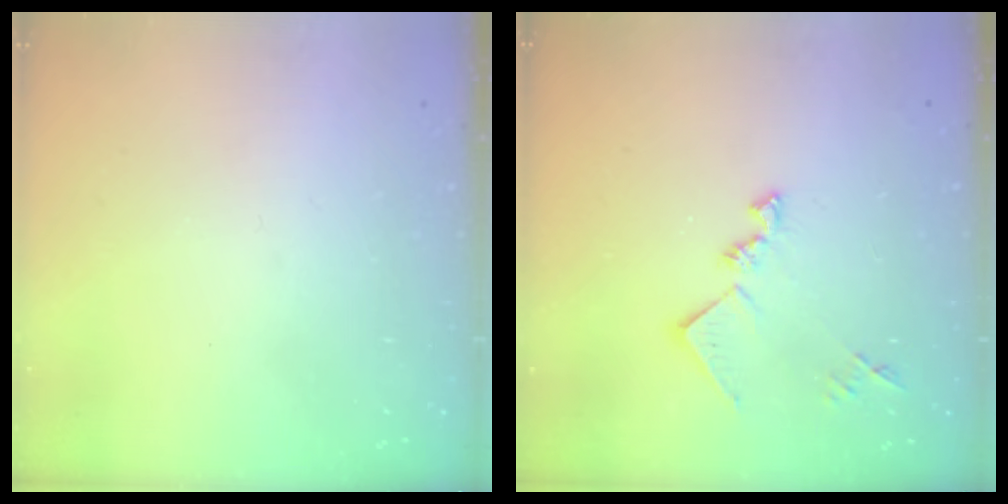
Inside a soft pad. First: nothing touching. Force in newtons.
{"total": 12.3, "press": 12.3, "slide": 0.6}